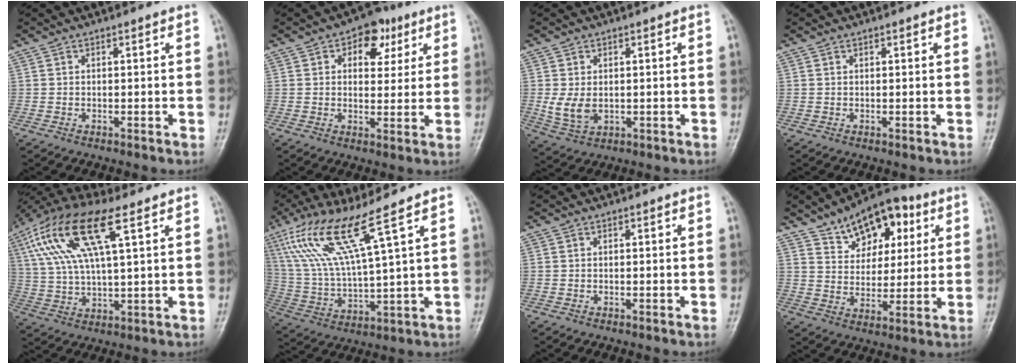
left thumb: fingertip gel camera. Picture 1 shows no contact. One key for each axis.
{"total": 8.5, "fx": 3.7, "fy": 5.6, "fz": 5.2, "tx": -0.028, "ty": -0.007, "tz": 0.046}
{"total": 5.5, "fx": -0.1, "fy": 3.8, "fz": 3.9, "tx": -0.069, "ty": -0.009, "tz": 0.010}
{"total": 0.0}
{"total": 17.4, "fx": 7.4, "fy": 5.8, "fz": 14.7, "tx": -0.306, "ty": 0.009, "tz": 0.137}
{"total": 15.4, "fx": 8.7, "fy": 1.0, "fz": 12.7, "tx": -0.270, "ty": -0.036, "tz": 0.177}
{"total": 0.0}
{"total": 14.8, "fx": 7.5, "fy": 9.2, "fz": 8.9, "tx": -0.087, "ty": -0.019, "tz": 0.120}